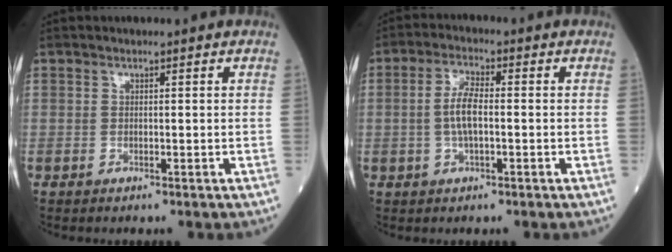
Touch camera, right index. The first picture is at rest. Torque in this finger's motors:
{"motor_torque": [0.98, -0.14, 0.28, 0.09]}